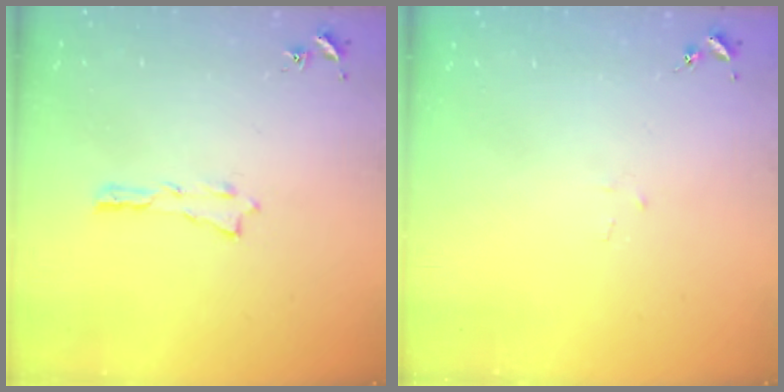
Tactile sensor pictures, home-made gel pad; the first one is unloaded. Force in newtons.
{"total": 1.0, "press": 1.0, "slide": 0.1}